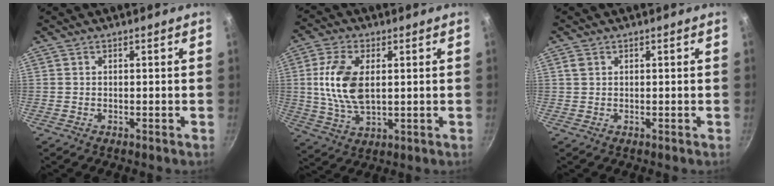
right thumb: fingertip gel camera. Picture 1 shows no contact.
{"total": 11.9, "force": [1.6, 6.5, 9.8], "torque": [-0.188, -0.002, 0.032]}
{"total": 1.4, "force": [0.5, 1.1, 0.7], "torque": [-0.011, 0.002, 0.008]}